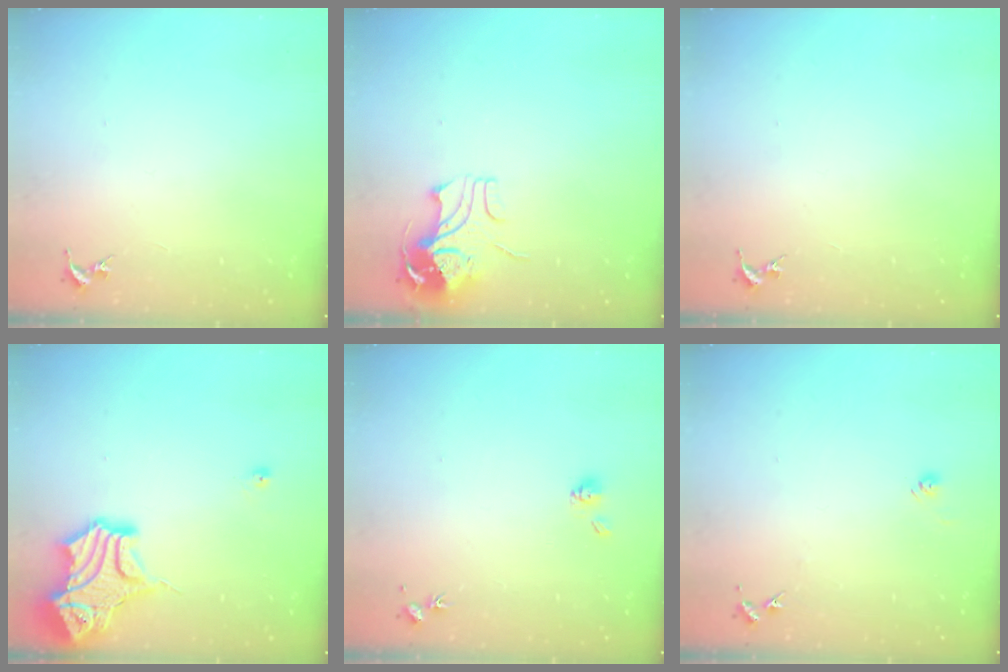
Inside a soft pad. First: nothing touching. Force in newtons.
{"total": 9.0, "press": 8.9, "slide": 1.3}
{"total": 0.0}
{"total": 16.1, "press": 16.0, "slide": 2.0}
{"total": 4.4, "press": 3.9, "slide": 2.1}
{"total": 6.3, "press": 6.3, "slide": 0.5}